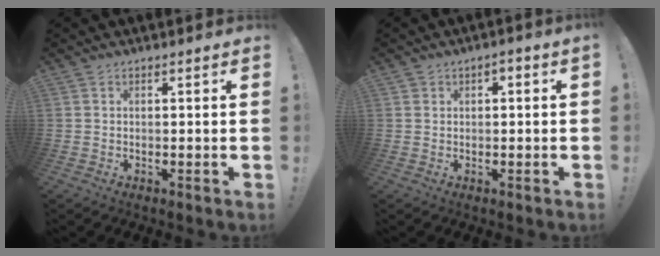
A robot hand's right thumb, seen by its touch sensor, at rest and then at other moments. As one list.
[{"total": 1.7, "force": [-0.7, 1.3, 0.8], "torque": [-0.013, 0.009, -0.013]}]